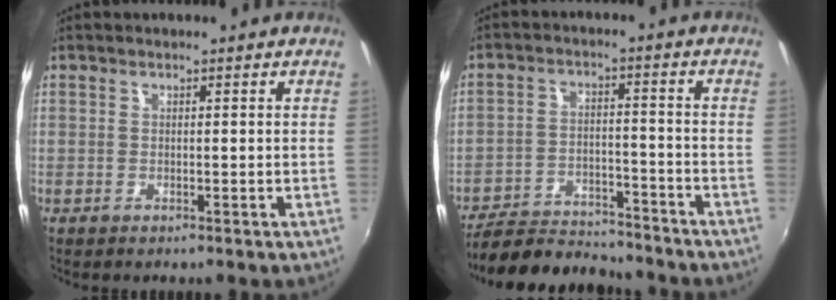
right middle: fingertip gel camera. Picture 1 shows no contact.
{"total": 14.3, "force": [-13.2, 3.0, 4.7], "torque": [-0.114, -0.008, -0.208]}